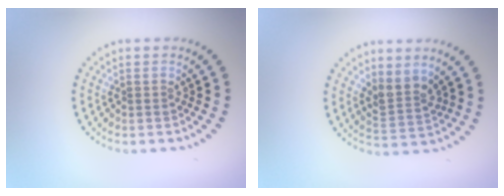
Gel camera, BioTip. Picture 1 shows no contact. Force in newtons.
{"total": 2.6, "press": 2.0, "slide": 1.7}